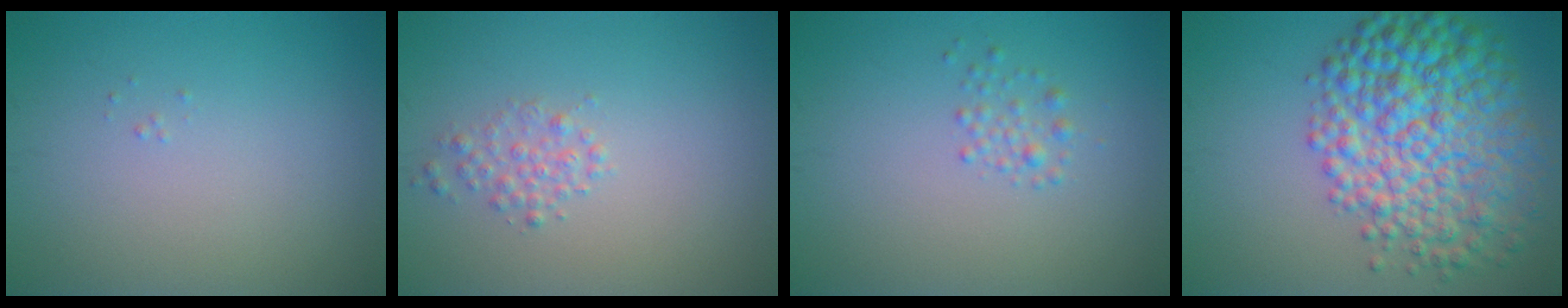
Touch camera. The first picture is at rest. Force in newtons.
{"total": 1.5, "press": 1.5, "slide": 0.1}
{"total": 1.2, "press": 1.2, "slide": 0.0}
{"total": 9.9, "press": 9.9, "slide": 0.1}